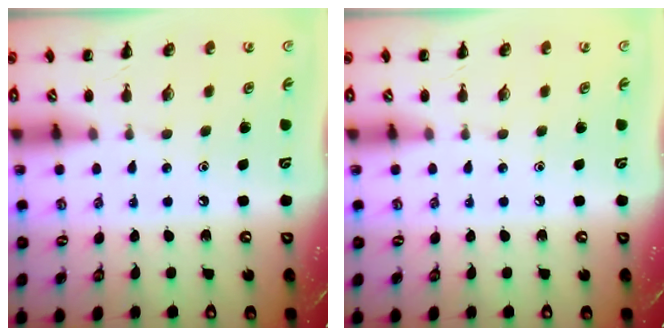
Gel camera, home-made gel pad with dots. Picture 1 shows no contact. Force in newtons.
{"total": 0.0}